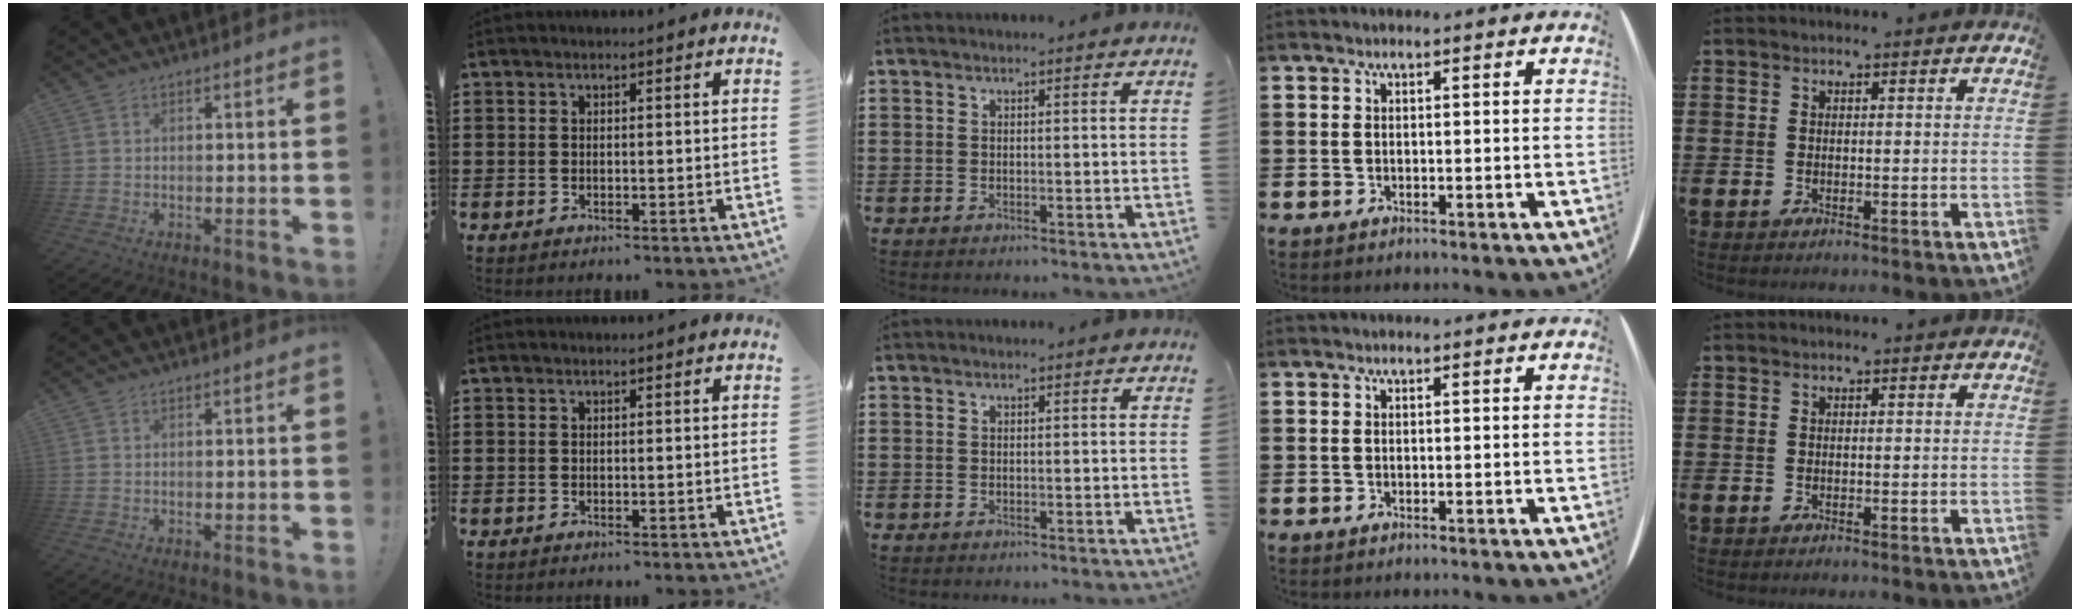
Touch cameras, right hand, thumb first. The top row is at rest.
{}